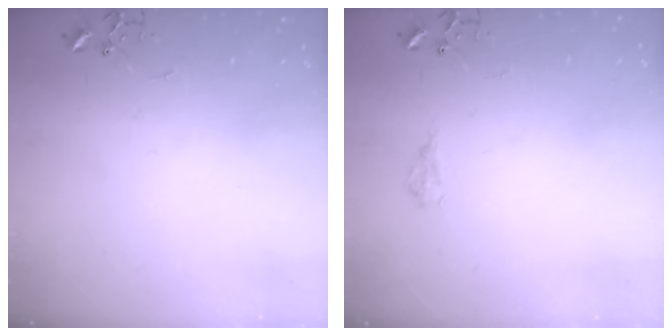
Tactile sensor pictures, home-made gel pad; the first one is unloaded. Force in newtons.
{"total": 6.6, "press": 6.5, "slide": 0.9}